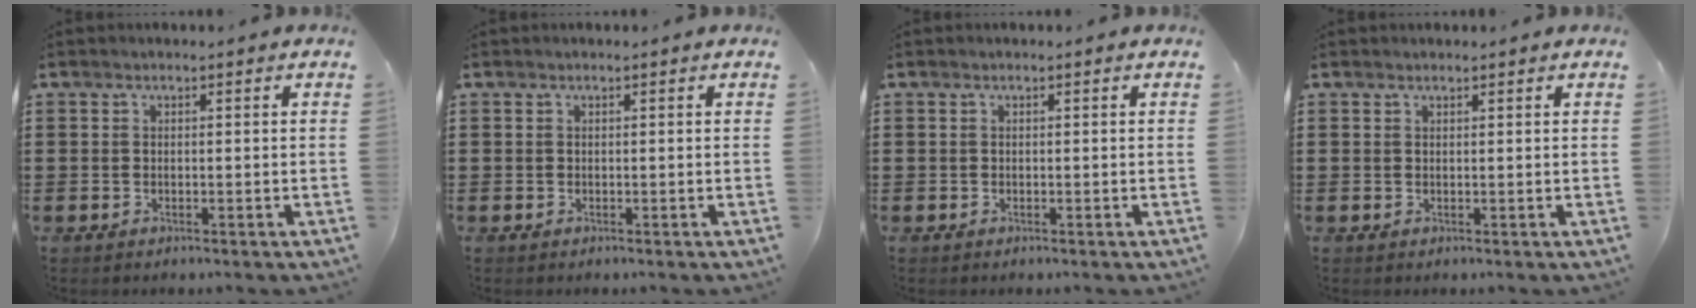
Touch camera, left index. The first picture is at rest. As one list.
[{"total": 0.0}, {"total": 0.0}, {"total": 0.5, "force": [0.5, 0.1, 0.1], "torque": [-0.004, 0.000, 0.011]}]